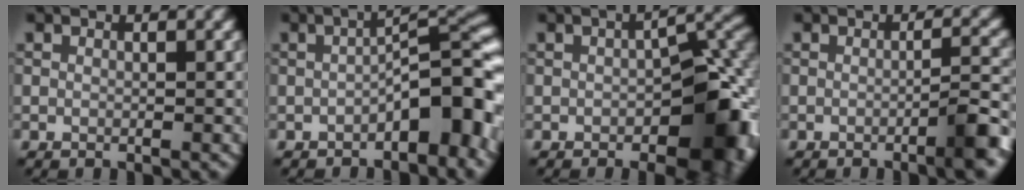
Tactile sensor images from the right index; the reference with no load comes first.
{"total": 7.3, "force": [-2.5, 2.4, 6.4], "torque": [-0.073, 0.025, -0.046]}
{"total": 9.5, "force": [-2.8, 4.8, 7.7], "torque": [-0.078, 0.009, -0.043]}
{"total": 3.9, "force": [-1.9, 0.6, 3.3], "torque": [-0.042, 0.010, -0.039]}